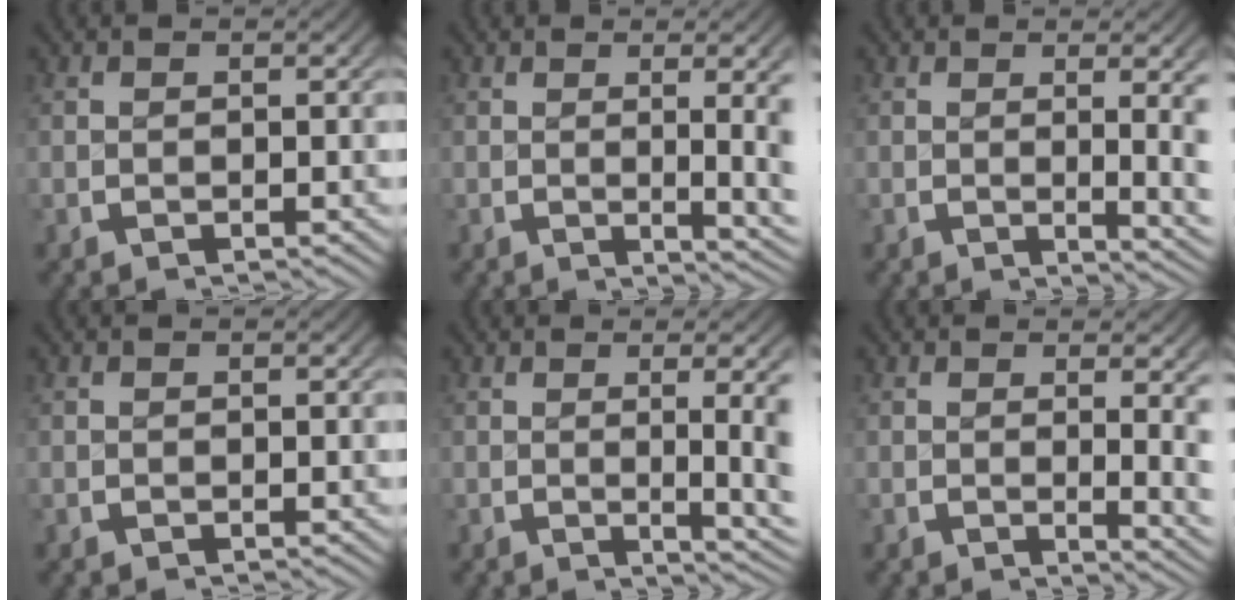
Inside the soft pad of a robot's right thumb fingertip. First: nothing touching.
{"total": 5.3, "force": [-0.5, 2.0, 4.9], "torque": [-0.061, -0.009, -0.004]}
{"total": 4.6, "force": [-0.7, 1.7, 4.2], "torque": [-0.058, -0.012, -0.005]}
{"total": 0.0}
{"total": 6.1, "force": [-0.4, 2.3, 5.6], "torque": [-0.073, -0.012, -0.002]}
{"total": 3.6, "force": [-0.5, 1.2, 3.3], "torque": [-0.048, -0.015, -0.001]}